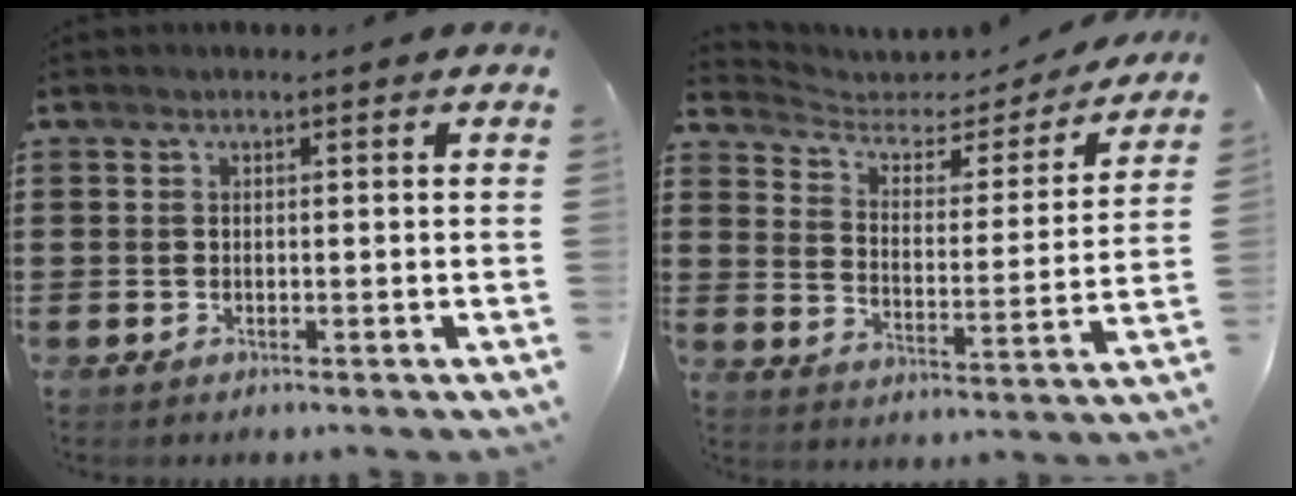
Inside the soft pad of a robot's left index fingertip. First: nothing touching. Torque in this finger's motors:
{"motor_torque": [0.98, -1.16, 0.05, 0.00]}